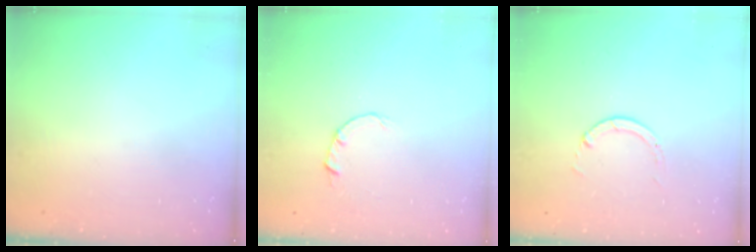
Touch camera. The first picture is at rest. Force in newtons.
{"total": 2.0, "press": 2.0, "slide": 0.3}
{"total": 1.3, "press": 1.3, "slide": 0.2}